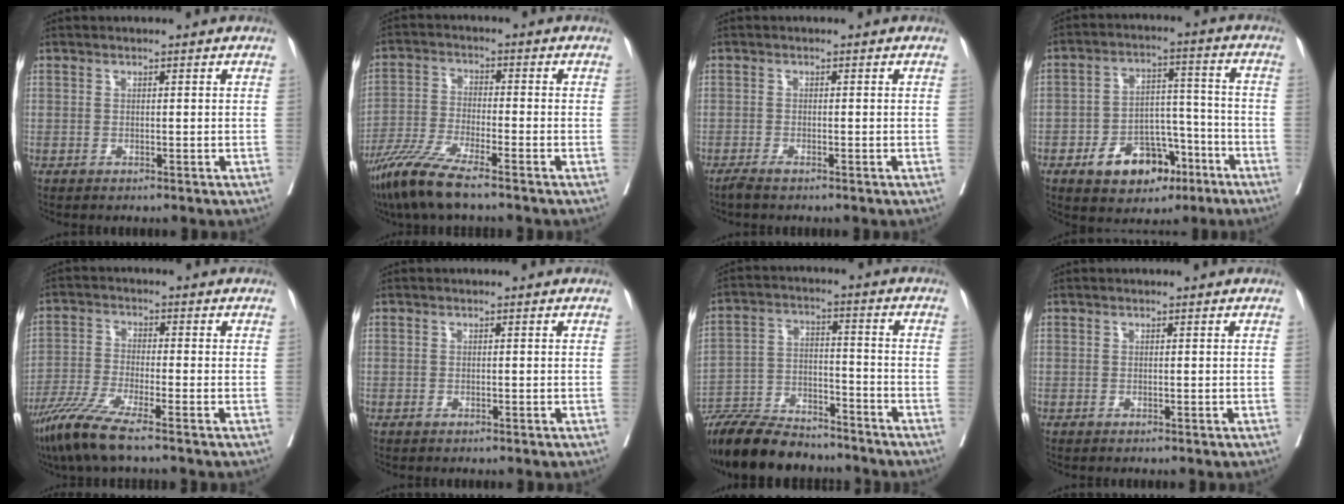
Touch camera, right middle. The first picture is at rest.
{"total": 8.7, "force": [-6.6, 0.4, 5.7], "torque": [-0.121, -0.029, -0.132]}
{"total": 1.3, "force": [-1.1, 0.0, 0.7], "torque": [-0.016, -0.003, -0.021]}
{"total": 10.6, "force": [-5.8, 6.3, 6.2], "torque": [-0.089, 0.021, -0.086]}
{"total": 7.7, "force": [-5.6, -0.1, 5.2], "torque": [-0.110, -0.027, -0.114]}
{"total": 0.0}
{"total": 15.7, "force": [-14.0, 4.0, 5.8], "torque": [-0.105, -0.004, -0.236]}
{"total": 0.0}